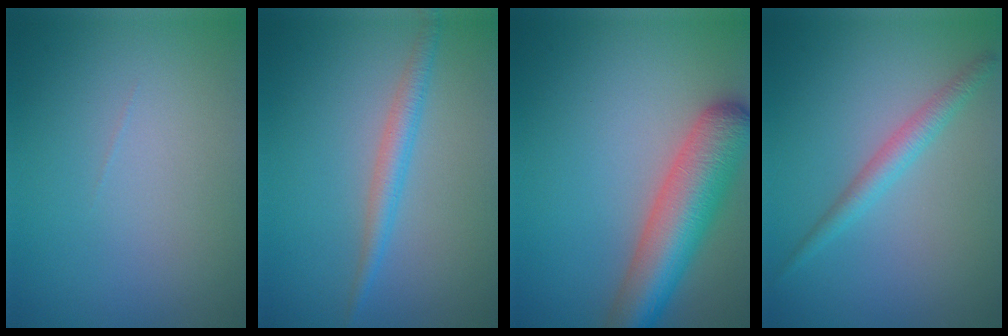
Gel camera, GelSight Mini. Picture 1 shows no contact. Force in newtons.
{"total": 2.3, "press": 2.3, "slide": 0.1}
{"total": 8.2, "press": 8.2, "slide": 0.4}
{"total": 2.2, "press": 2.2, "slide": 0.1}